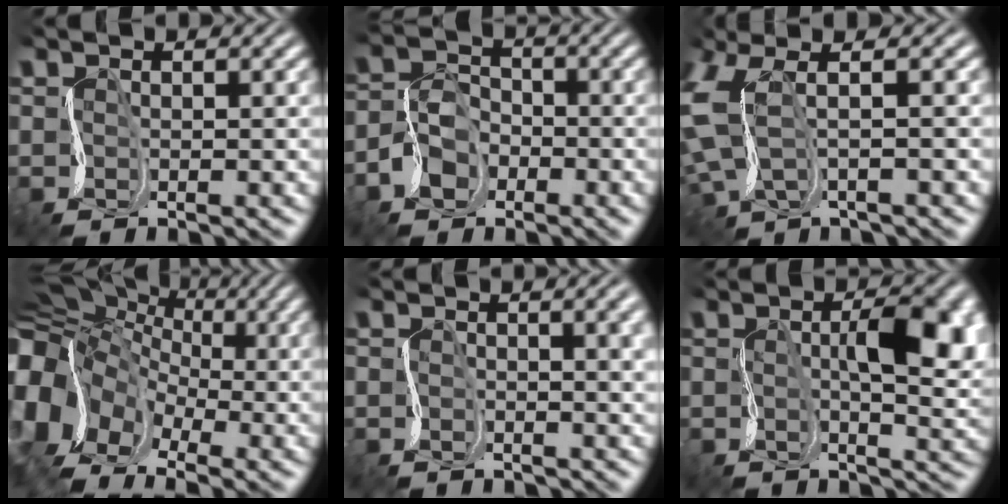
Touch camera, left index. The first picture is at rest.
{"total": 2.9, "force": [-1.9, 2.1, 0.6], "torque": [-0.027, 0.016, -0.048]}
{"total": 4.5, "force": [2.1, 1.6, 3.6], "torque": [-0.115, 0.008, 0.037]}
{"total": 15.7, "force": [-2.6, 12.6, 8.9], "torque": [-0.195, 0.023, -0.042]}
{"total": 4.5, "force": [0.8, 2.5, 3.6], "torque": [-0.044, 0.016, -0.002]}
{"total": 6.8, "force": [1.1, 2.6, 6.2], "torque": [-0.107, 0.009, 0.017]}